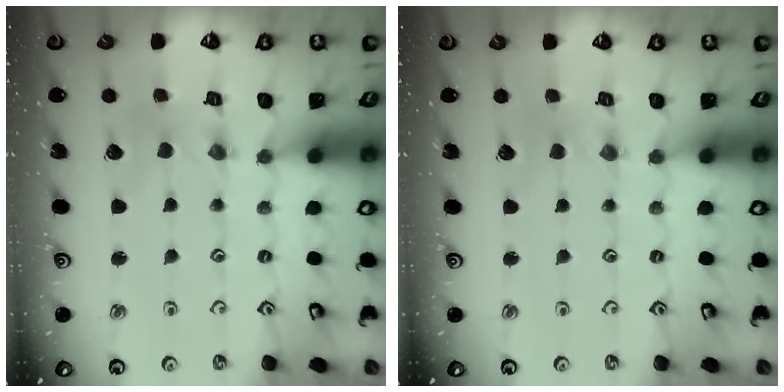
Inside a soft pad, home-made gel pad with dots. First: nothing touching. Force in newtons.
{"total": 0.0}